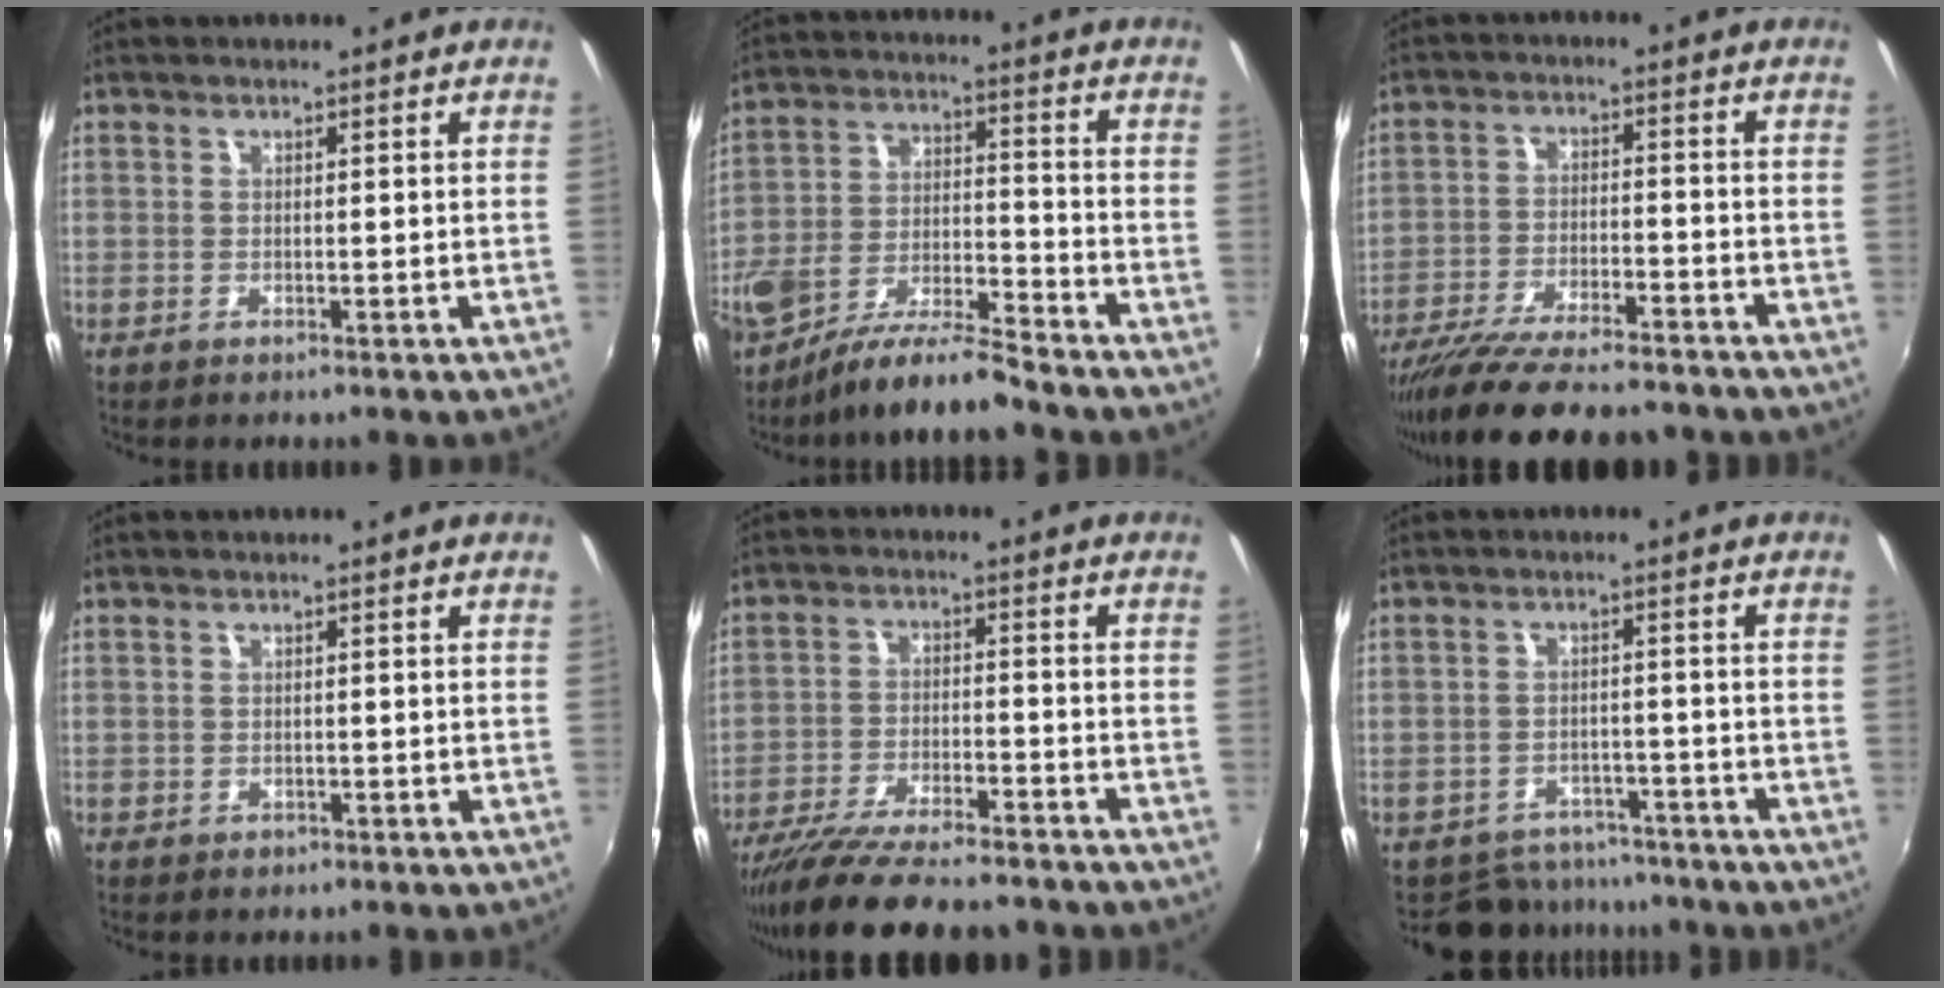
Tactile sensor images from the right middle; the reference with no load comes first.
{"total": 10.5, "force": [-8.3, 1.7, 6.2], "torque": [-0.118, -0.004, -0.152]}
{"total": 18.1, "force": [-15.5, 3.5, 8.5], "torque": [-0.170, -0.037, -0.244]}
{"total": 1.0, "force": [-0.5, 0.8, 0.2], "torque": [-0.005, -0.003, -0.007]}
{"total": 17.1, "force": [-14.7, 3.1, 8.1], "torque": [-0.163, -0.036, -0.234]}
{"total": 7.8, "force": [-6.8, 3.8, 0.7], "torque": [-0.024, 0.012, -0.090]}